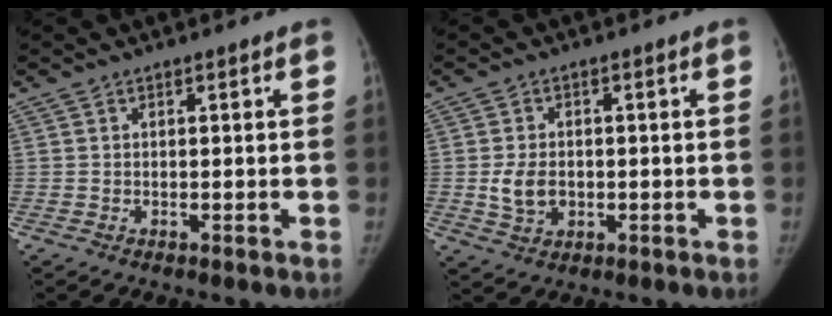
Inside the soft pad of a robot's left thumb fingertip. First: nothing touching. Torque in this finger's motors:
{"motor_torque": [-0.37, 0.62, 0.44, -0.49, 0.12]}